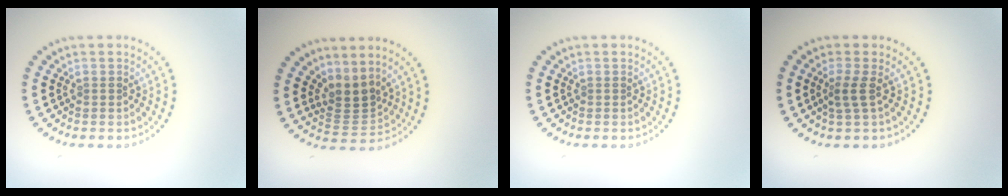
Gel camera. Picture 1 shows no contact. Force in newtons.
{"total": 2.8, "press": 2.1, "slide": 1.9}
{"total": 0.0}
{"total": 1.9, "press": 1.3, "slide": 1.3}